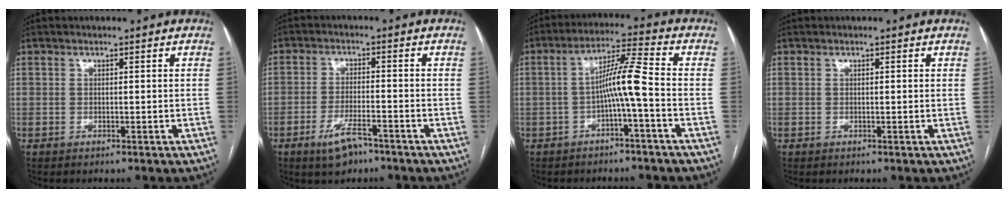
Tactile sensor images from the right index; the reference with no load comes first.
{"total": 5.4, "force": [-3.6, 1.9, 3.5], "torque": [-0.073, -0.004, -0.058]}
{"total": 7.0, "force": [-1.7, -0.5, 6.7], "torque": [-0.122, 0.019, -0.030]}
{"total": 0.6, "force": [0.3, 0.1, 0.5], "torque": [-0.013, 0.003, 0.004]}